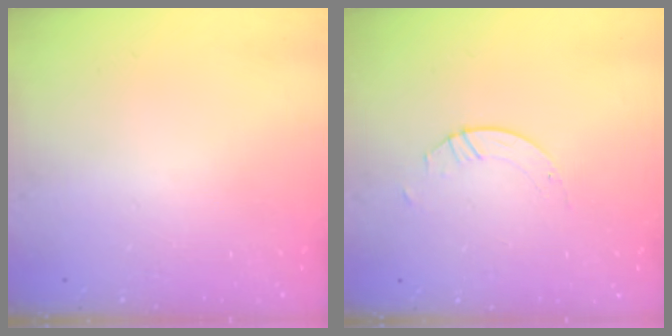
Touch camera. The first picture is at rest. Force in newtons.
{"total": 2.1, "press": 2.1, "slide": 0.1}